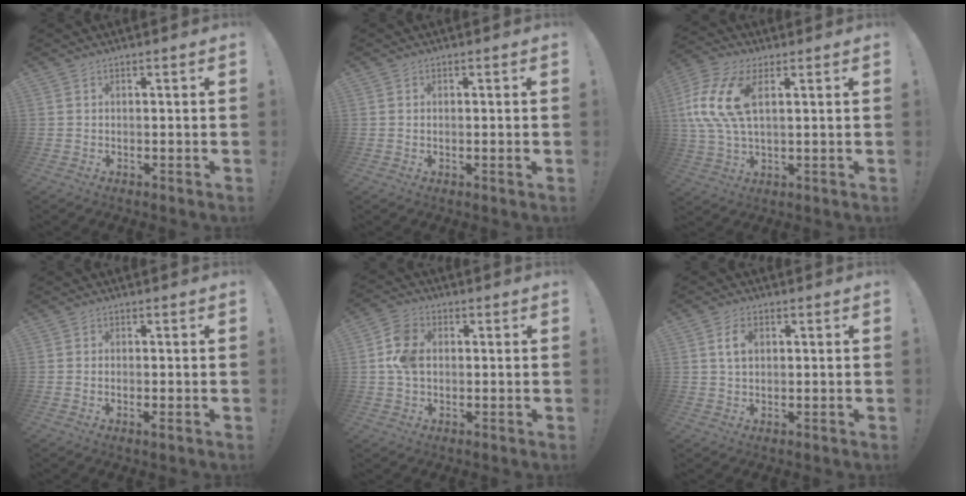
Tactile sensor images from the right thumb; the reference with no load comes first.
{"total": 1.2, "force": [-0.2, 0.0, 1.2], "torque": [-0.028, 0.003, -0.002]}
{"total": 15.1, "force": [4.2, 8.1, 12.0], "torque": [-0.259, -0.006, 0.078]}
{"total": 1.5, "force": [-0.4, 0.2, 1.4], "torque": [-0.024, 0.000, -0.006]}
{"total": 9.2, "force": [0.8, 6.8, 6.1], "torque": [-0.118, 0.014, 0.017]}
{"total": 5.0, "force": [1.5, 2.9, 3.8], "torque": [-0.062, 0.002, 0.025]}